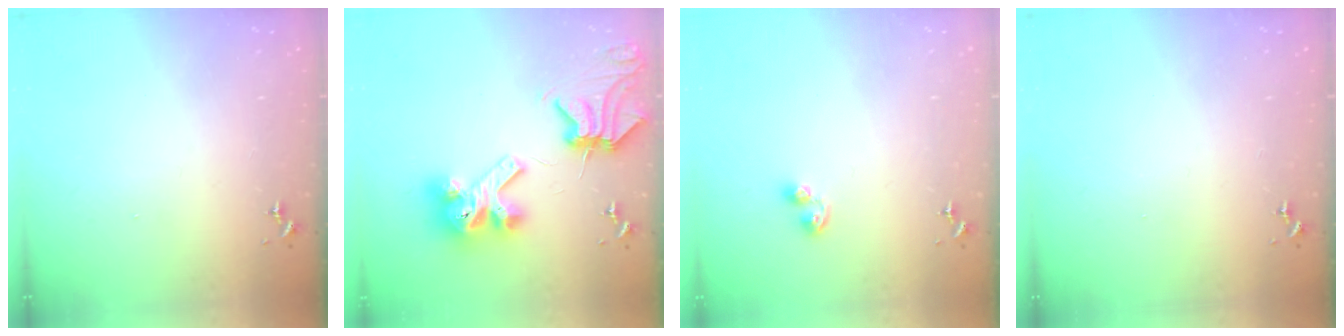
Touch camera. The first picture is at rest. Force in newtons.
{"total": 13.1, "press": 13.0, "slide": 1.7}
{"total": 4.7, "press": 4.6, "slide": 0.6}
{"total": 0.0}